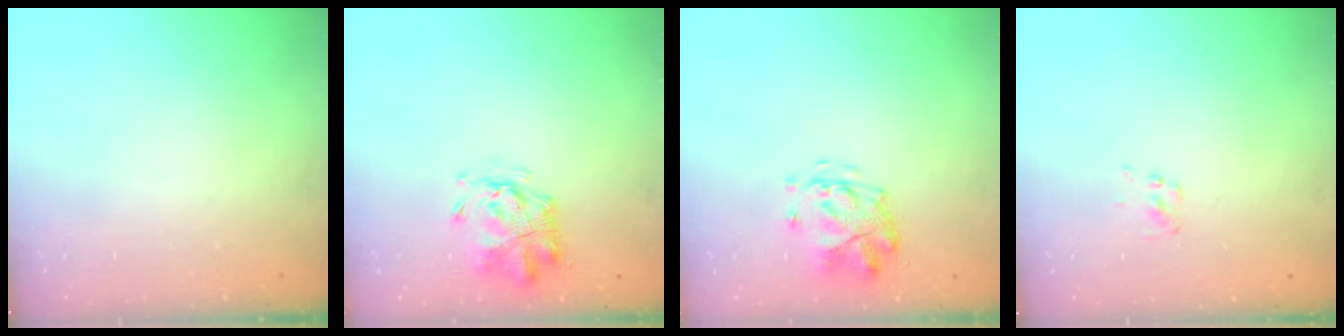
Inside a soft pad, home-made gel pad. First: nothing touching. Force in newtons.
{"total": 2.5, "press": 2.4, "slide": 0.7}
{"total": 3.8, "press": 3.3, "slide": 1.8}
{"total": 1.5, "press": 1.5, "slide": 0.2}